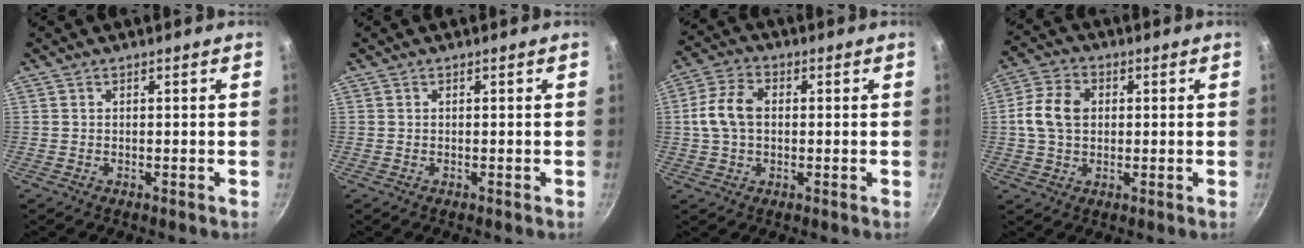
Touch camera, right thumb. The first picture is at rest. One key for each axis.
{"total": 0.0}
{"total": 8.1, "fx": 0.5, "fy": 5.5, "fz": 5.9, "tx": -0.118, "ty": 0.020, "tz": 0.006}
{"total": 8.7, "fx": 0.8, "fy": 6.3, "fz": 5.9, "tx": -0.109, "ty": 0.014, "tz": 0.012}